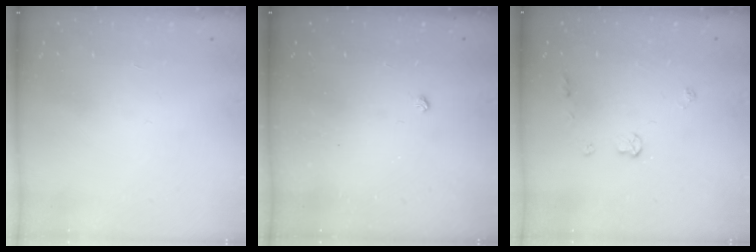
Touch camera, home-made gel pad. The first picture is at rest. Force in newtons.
{"total": 3.3, "press": 3.3, "slide": 0.4}
{"total": 5.9, "press": 5.9, "slide": 0.4}